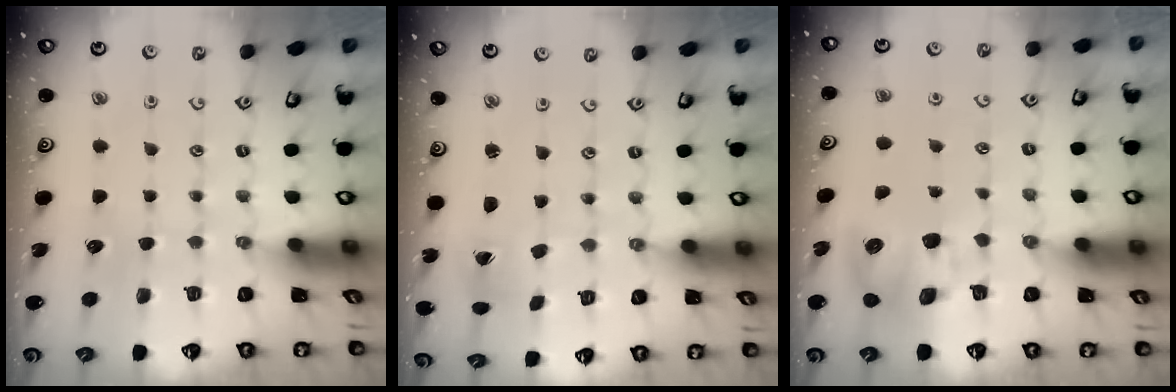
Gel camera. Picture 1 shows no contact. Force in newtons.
{"total": 0.5, "press": 0.5, "slide": 0.1}
{"total": 8.8, "press": 8.7, "slide": 1.2}